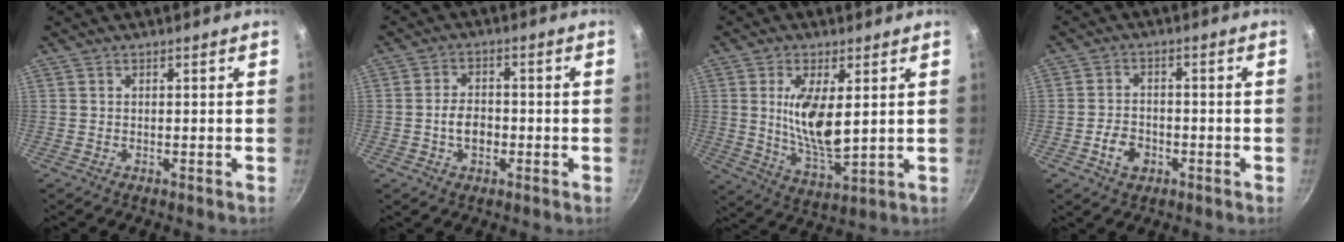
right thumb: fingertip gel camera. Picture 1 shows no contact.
{"total": 4.9, "force": [-1.3, 3.3, 3.3], "torque": [-0.043, 0.016, -0.025]}
{"total": 11.2, "force": [2.3, 4.4, 10.1], "torque": [-0.185, -0.028, 0.050]}
{"total": 4.9, "force": [-2.1, 3.5, 2.8], "torque": [-0.041, 0.017, -0.039]}